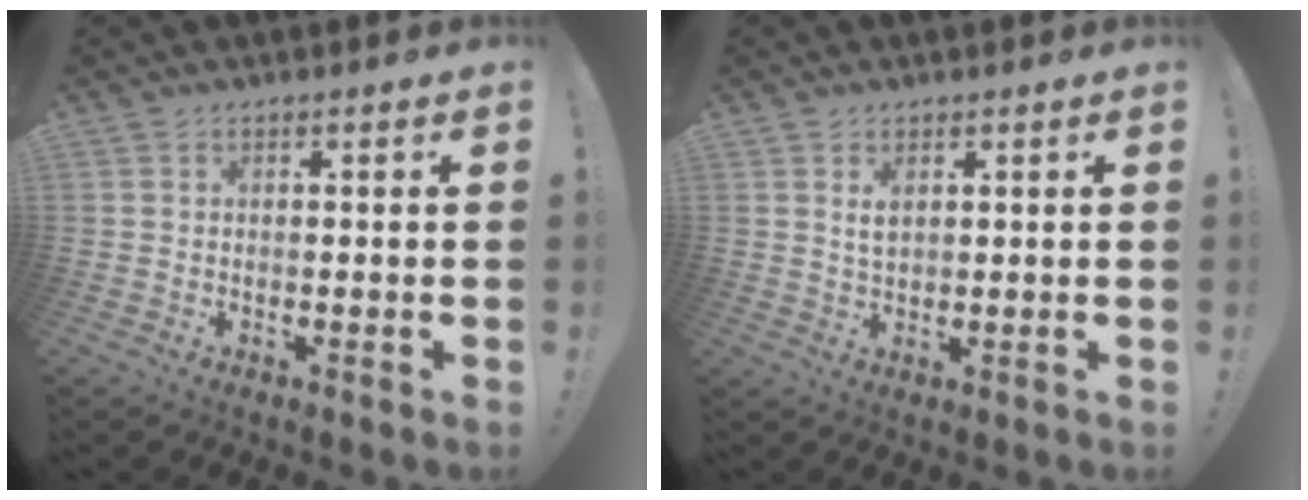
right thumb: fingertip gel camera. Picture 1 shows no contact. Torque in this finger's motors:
{"motor_torque": [-0.20, 0.22, -0.16, 0.08, -0.10]}